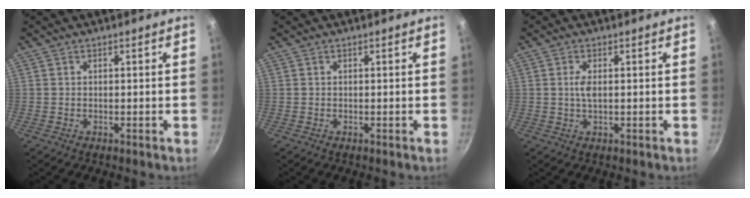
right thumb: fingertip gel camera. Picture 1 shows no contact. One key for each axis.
{"total": 0.0}
{"total": 2.4, "fx": 0.3, "fy": 1.0, "fz": 2.2, "tx": -0.047, "ty": 0.002, "tz": 0.006}